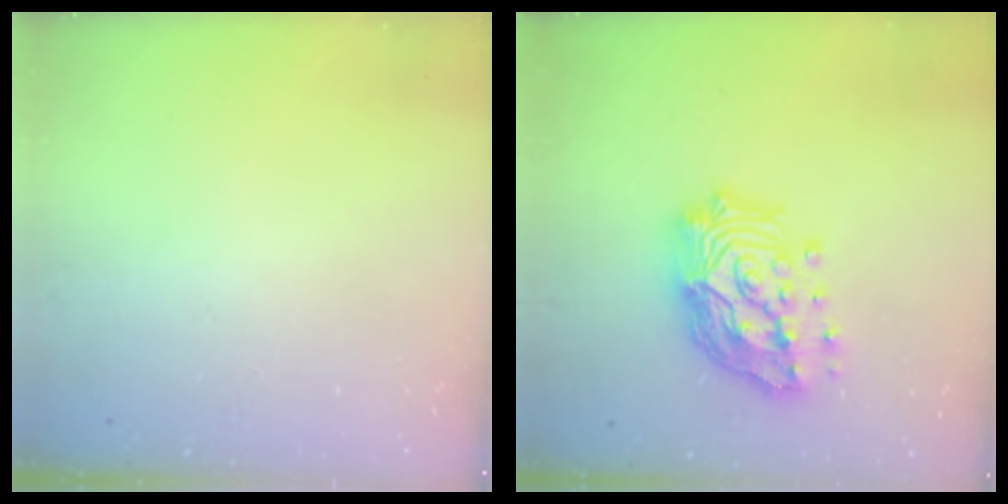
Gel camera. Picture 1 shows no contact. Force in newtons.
{"total": 22.7, "press": 22.6, "slide": 1.9}